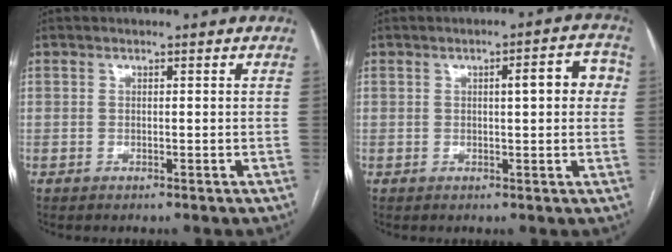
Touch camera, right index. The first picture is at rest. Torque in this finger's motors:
{"motor_torque": [0.22, 0.05, 0.14, 0.04]}